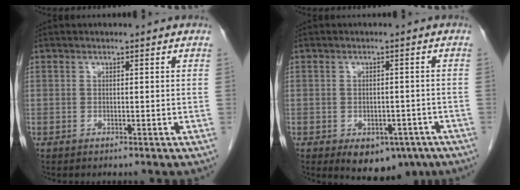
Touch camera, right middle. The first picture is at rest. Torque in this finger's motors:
{"motor_torque": [0.10, -0.09, 0.02, 0.05]}